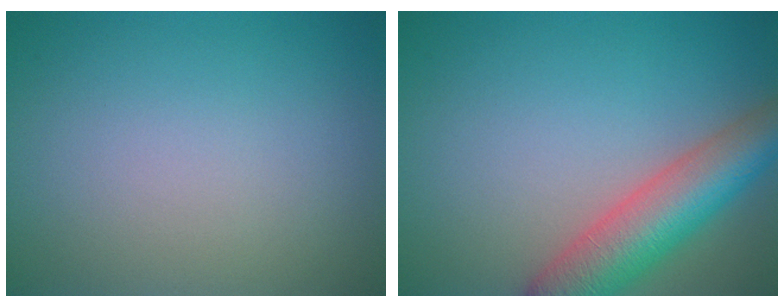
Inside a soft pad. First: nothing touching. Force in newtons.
{"total": 7.3, "press": 7.3, "slide": 0.5}